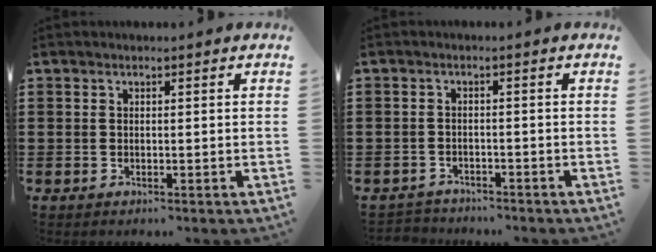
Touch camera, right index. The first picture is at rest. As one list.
[{"total": 1.9, "force": [-1.8, 0.4, -0.3], "torque": [-0.002, 0.004, -0.042]}]